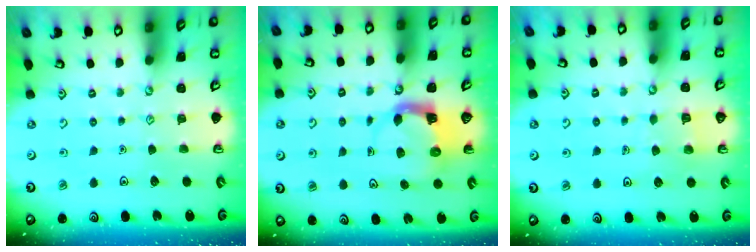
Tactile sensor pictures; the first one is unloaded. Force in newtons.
{"total": 3.9, "press": 3.8, "slide": 0.6}
{"total": 4.7, "press": 4.7, "slide": 0.4}